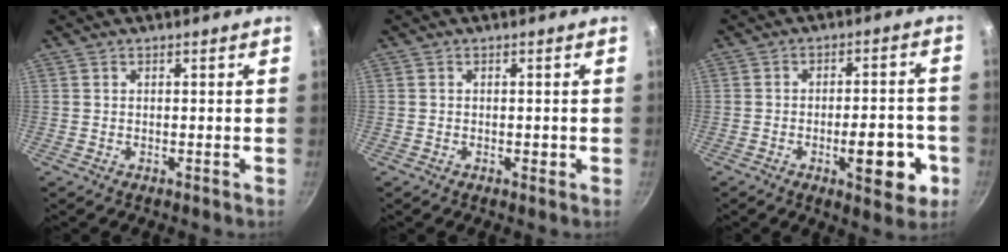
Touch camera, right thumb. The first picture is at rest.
{"total": 0.9, "force": [-0.2, 0.6, 0.6], "torque": [-0.005, 0.003, -0.004]}
{"total": 11.2, "force": [-3.8, 4.5, 9.5], "torque": [-0.100, 0.020, -0.048]}